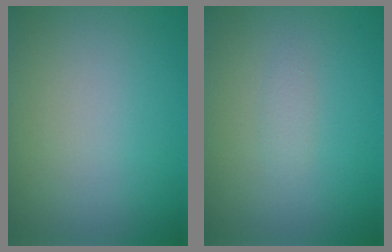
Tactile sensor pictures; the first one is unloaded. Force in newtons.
{"total": 0.9, "press": 0.9, "slide": 0.0}